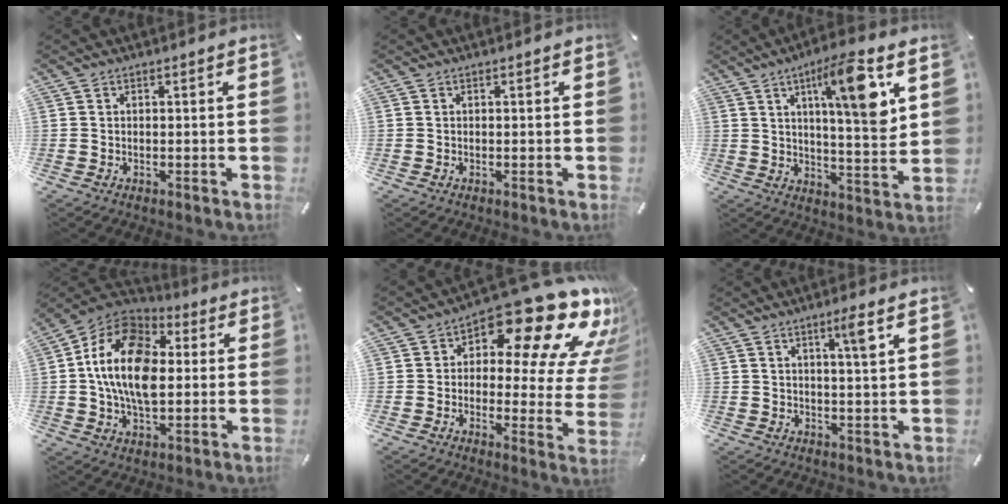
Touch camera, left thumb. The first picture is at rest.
{"total": 0.0}
{"total": 13.8, "force": [6.5, 2.2, 11.9], "torque": [-0.183, -0.026, 0.093]}
{"total": 17.4, "force": [1.1, 11.6, 13.0], "torque": [-0.276, 0.007, 0.014]}
{"total": 19.4, "force": [11.2, 8.5, 13.3], "torque": [-0.175, -0.088, 0.181]}
{"total": 4.8, "force": [2.5, 0.0, 4.1], "torque": [-0.068, -0.008, 0.035]}